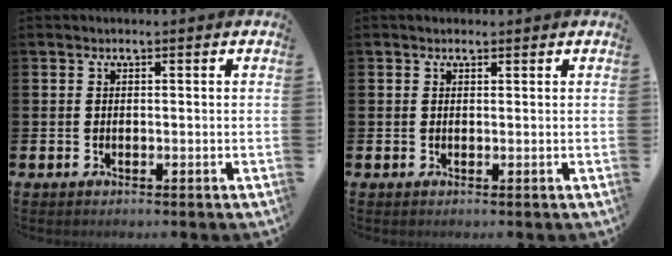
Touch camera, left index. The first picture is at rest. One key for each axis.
{"total": 0.8, "fx": 0.6, "fy": 0.4, "fz": 0.2, "tx": 0.006, "ty": 0.001, "tz": 0.009}